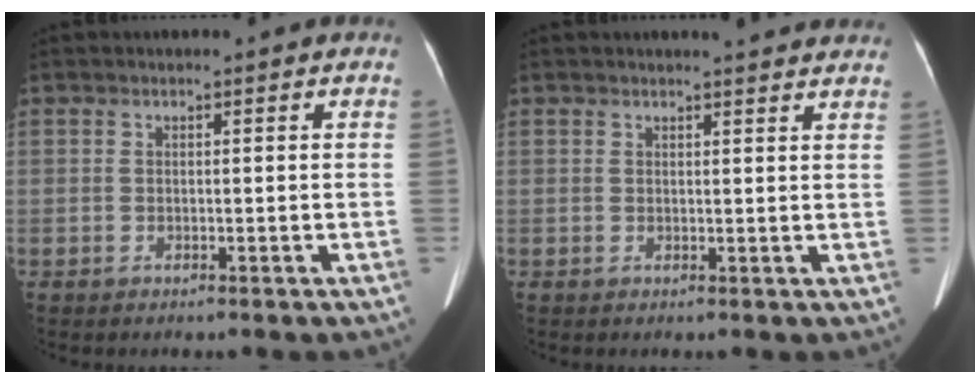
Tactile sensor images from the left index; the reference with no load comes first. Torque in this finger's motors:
{"motor_torque": [0.12, -0.14, 0.00, -0.01]}